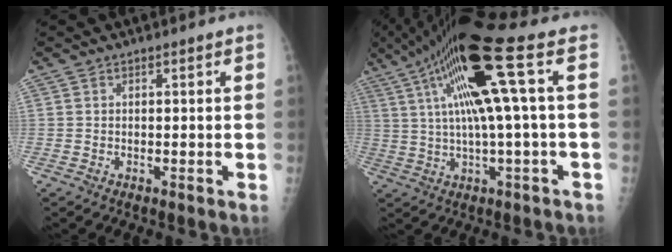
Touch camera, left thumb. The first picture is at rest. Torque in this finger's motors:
{"motor_torque": [-0.02, 1.52, 2.08, -0.71, 0.33]}